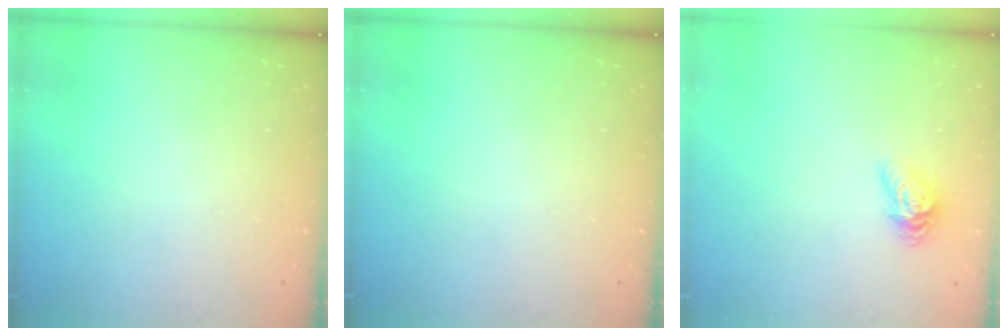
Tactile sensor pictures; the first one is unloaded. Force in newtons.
{"total": 0.0}
{"total": 7.6, "press": 7.6, "slide": 0.3}